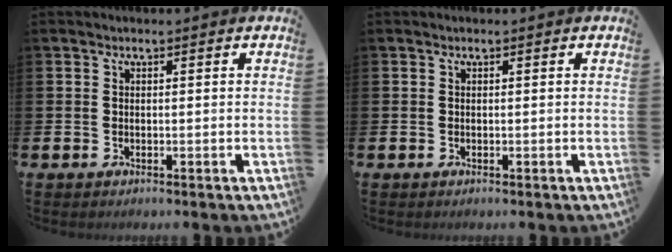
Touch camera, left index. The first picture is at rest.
{"total": 0.0}